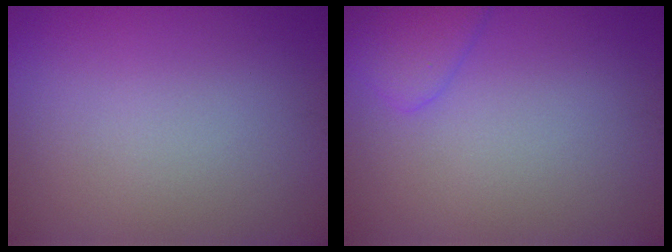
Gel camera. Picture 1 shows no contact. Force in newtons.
{"total": 2.5, "press": 2.5, "slide": 0.2}